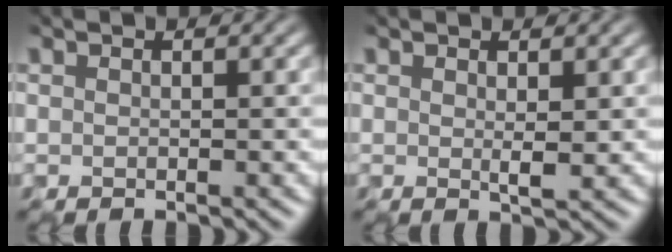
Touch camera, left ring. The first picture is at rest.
{"total": 1.1, "force": [0.4, 0.1, 1.0], "torque": [-0.017, -0.003, 0.008]}